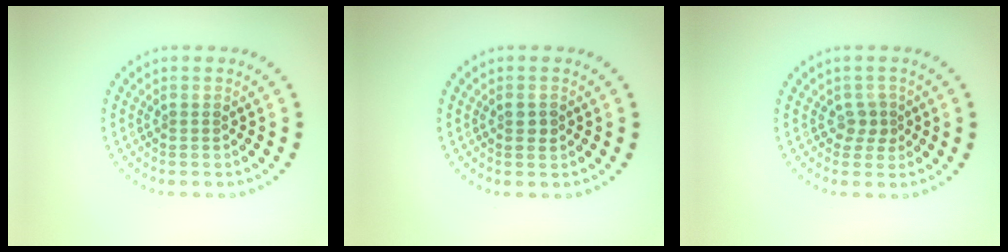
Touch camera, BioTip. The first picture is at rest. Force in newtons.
{"total": 1.2, "press": 1.2, "slide": 0.2}
{"total": 1.6, "press": 1.3, "slide": 1.0}